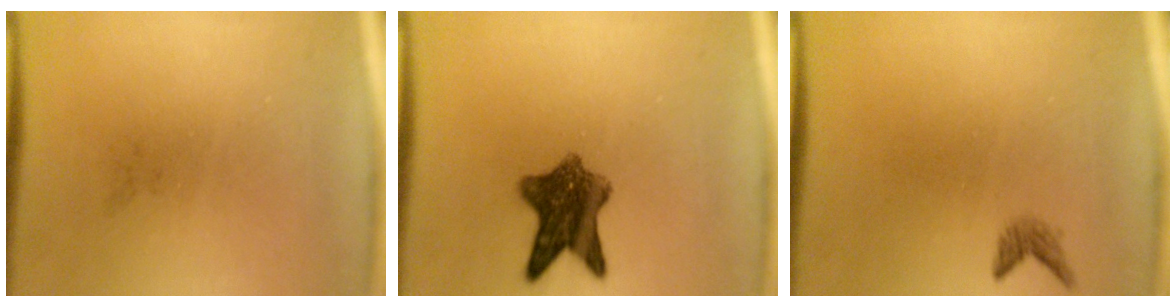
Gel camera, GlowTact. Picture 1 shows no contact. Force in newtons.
{"total": 8.0}
{"total": 1.1}